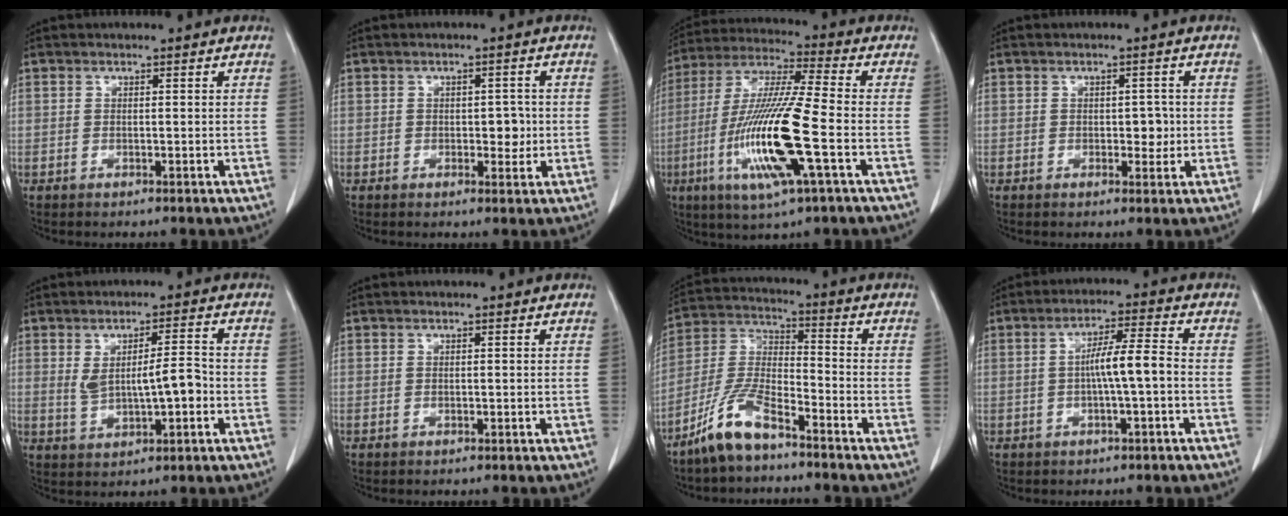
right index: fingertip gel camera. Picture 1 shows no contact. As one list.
[{"total": 2.9, "force": [-0.2, 1.7, 2.4], "torque": [-0.026, 0.001, 0.000]}, {"total": 16.8, "force": [-4.8, 0.6, 16.1], "torque": [-0.335, -0.017, -0.092]}, {"total": 2.5, "force": [-0.1, 1.5, 2.0], "torque": [-0.021, 0.001, 0.001]}, {"total": 6.4, "force": [-0.3, 1.6, 6.1], "torque": [-0.105, 0.009, 0.006]}, {"total": 0.0}, {"total": 9.4, "force": [-7.1, 2.2, 5.9], "torque": [-0.136, -0.006, -0.143]}, {"total": 5.7, "force": [-0.8, 0.1, 5.7], "torque": [-0.100, 0.012, -0.014]}]